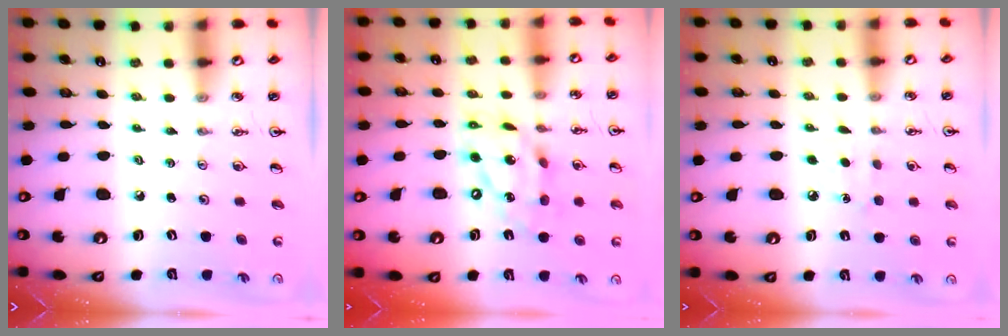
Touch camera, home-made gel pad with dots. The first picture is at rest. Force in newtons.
{"total": 14.7, "press": 14.7, "slide": 1.2}
{"total": 5.5, "press": 5.5, "slide": 0.7}